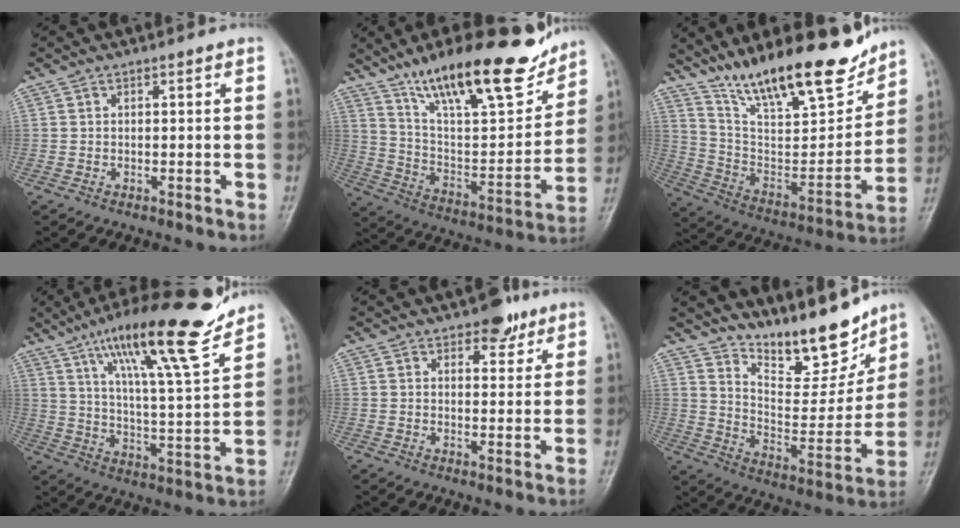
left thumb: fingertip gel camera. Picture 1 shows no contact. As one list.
[{"total": 24.3, "force": [17.0, 7.3, 15.7], "torque": [-0.213, -0.068, 0.287]}, {"total": 23.0, "force": [17.2, 6.8, 13.7], "torque": [-0.184, -0.083, 0.298]}, {"total": 19.8, "force": [14.0, 2.7, 13.8], "torque": [-0.203, -0.065, 0.232]}, {"total": 5.1, "force": [3.5, 2.7, 2.6], "torque": [-0.008, -0.018, 0.048]}, {"total": 17.3, "force": [13.6, 6.0, 8.8], "torque": [-0.087, -0.092, 0.227]}]